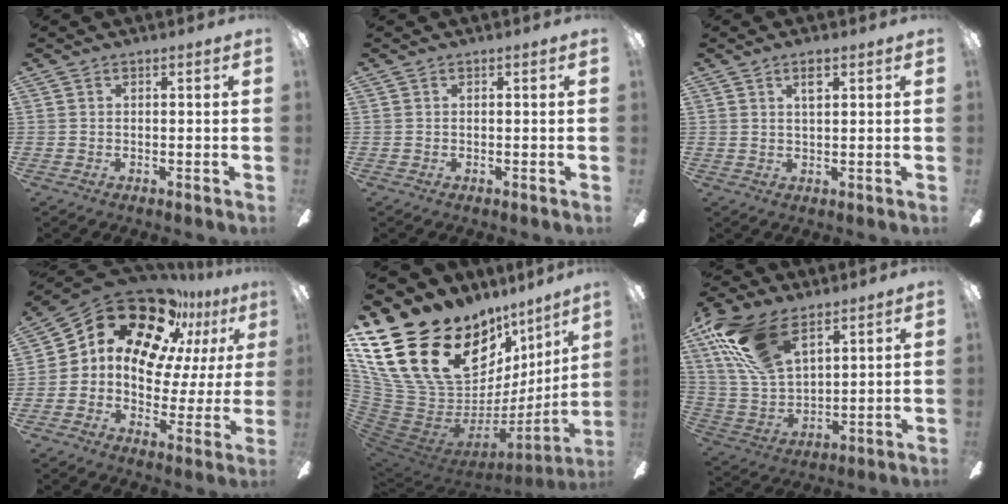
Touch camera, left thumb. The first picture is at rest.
{"total": 0.0}
{"total": 3.0, "force": [1.6, 0.9, 2.3], "torque": [-0.044, 0.003, 0.025]}
{"total": 21.5, "force": [13.6, 11.7, 11.8], "torque": [-0.208, -0.096, 0.236]}
{"total": 28.6, "force": [14.1, 15.2, 19.6], "torque": [-0.371, -0.121, 0.302]}
{"total": 19.5, "force": [11.1, 9.7, 12.8], "torque": [-0.289, -0.029, 0.200]}